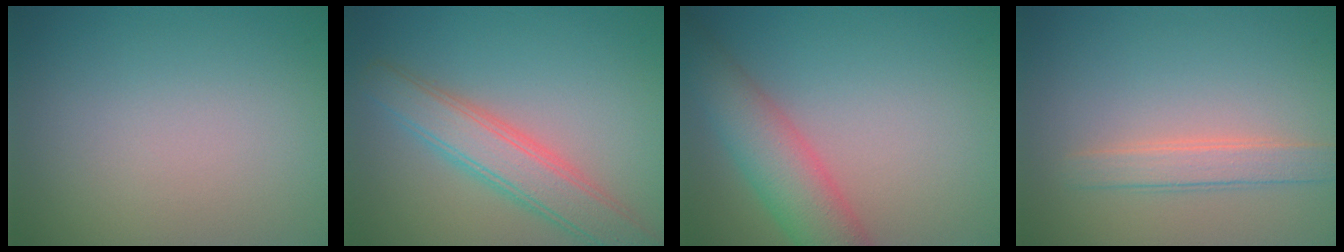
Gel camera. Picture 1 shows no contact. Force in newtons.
{"total": 5.0, "press": 5.0, "slide": 0.5}
{"total": 5.8, "press": 5.8, "slide": 0.2}
{"total": 2.4, "press": 2.4, "slide": 0.2}